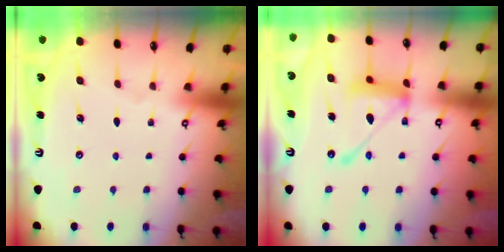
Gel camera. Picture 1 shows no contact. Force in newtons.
{"total": 15.1, "press": 15.1, "slide": 1.1}